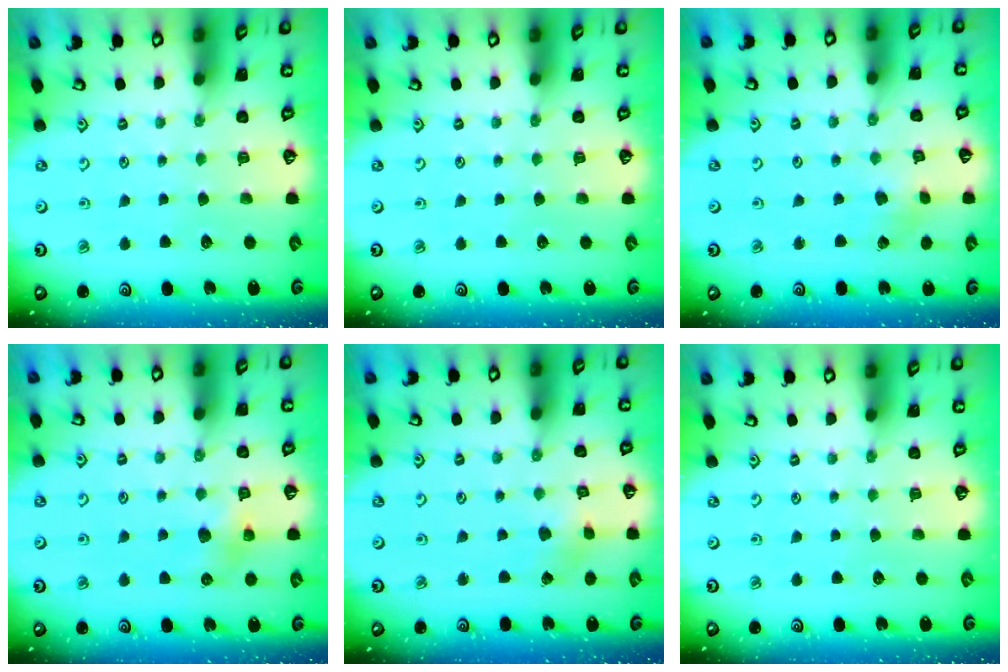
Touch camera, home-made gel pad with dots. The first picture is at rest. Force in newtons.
{"total": 0.0}
{"total": 2.1, "press": 2.0, "slide": 0.3}
{"total": 7.6, "press": 7.6, "slide": 0.6}
{"total": 2.3, "press": 2.2, "slide": 0.3}
{"total": 0.0}